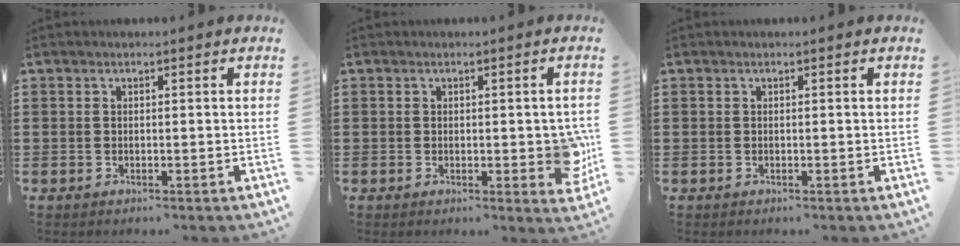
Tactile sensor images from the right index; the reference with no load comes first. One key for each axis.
{"total": 4.3, "fx": -0.2, "fy": 1.5, "fz": 4.0, "tx": -0.042, "ty": -0.006, "tz": -0.007}
{"total": 0.0}